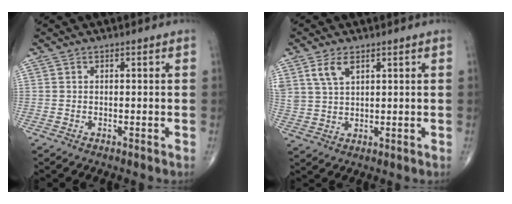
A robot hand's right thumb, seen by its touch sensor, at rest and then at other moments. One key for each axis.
{"total": 5.4, "fx": 2.9, "fy": 2.8, "fz": 3.5, "tx": -0.070, "ty": -0.008, "tz": 0.065}